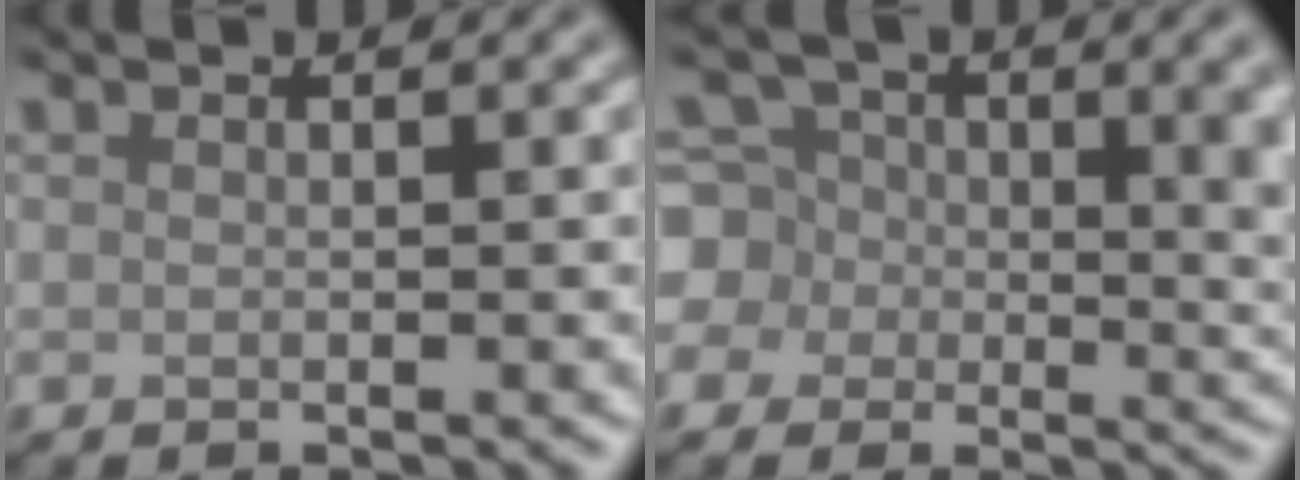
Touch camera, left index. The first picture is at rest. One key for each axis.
{"total": 10.1, "fx": 0.7, "fy": 8.2, "fz": 5.9, "tx": -0.079, "ty": -0.009, "tz": 0.000}